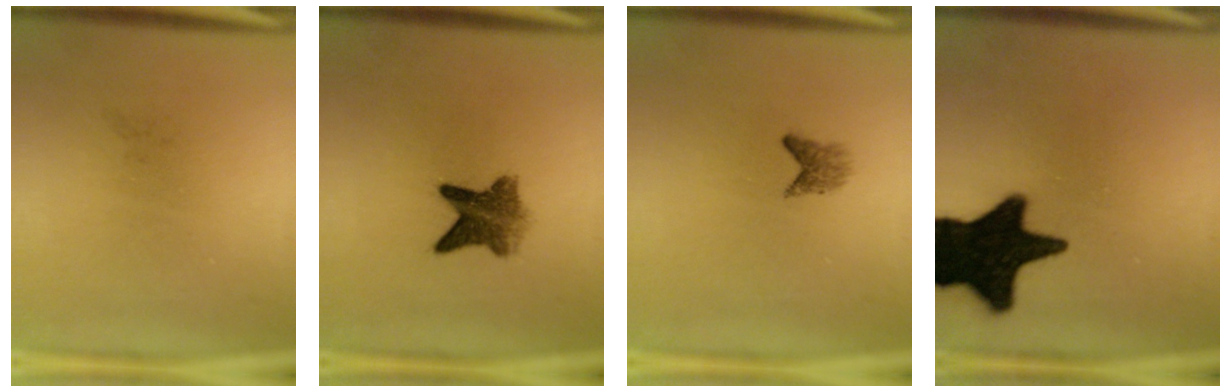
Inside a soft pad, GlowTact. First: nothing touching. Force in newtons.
{"total": 6.3}
{"total": 1.8}
{"total": 19.7}